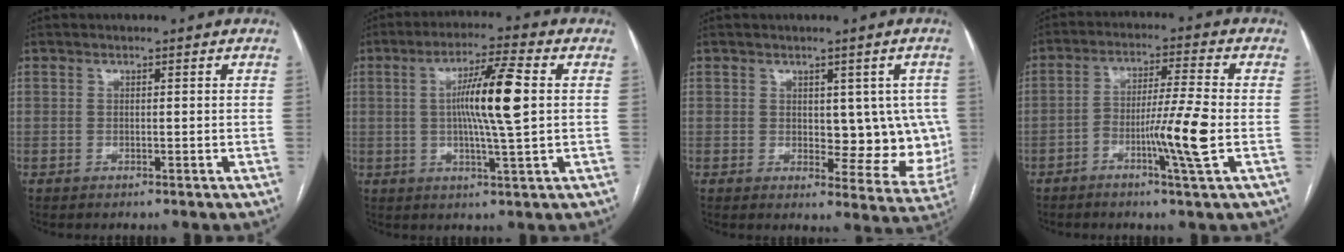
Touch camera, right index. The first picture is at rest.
{"total": 10.2, "force": [1.1, -0.2, 10.1], "torque": [-0.180, 0.003, 0.016]}
{"total": 9.1, "force": [1.1, 4.9, 7.5], "torque": [-0.066, 0.000, 0.023]}
{"total": 8.5, "force": [-2.7, -0.6, 8.0], "torque": [-0.145, -0.002, -0.047]}